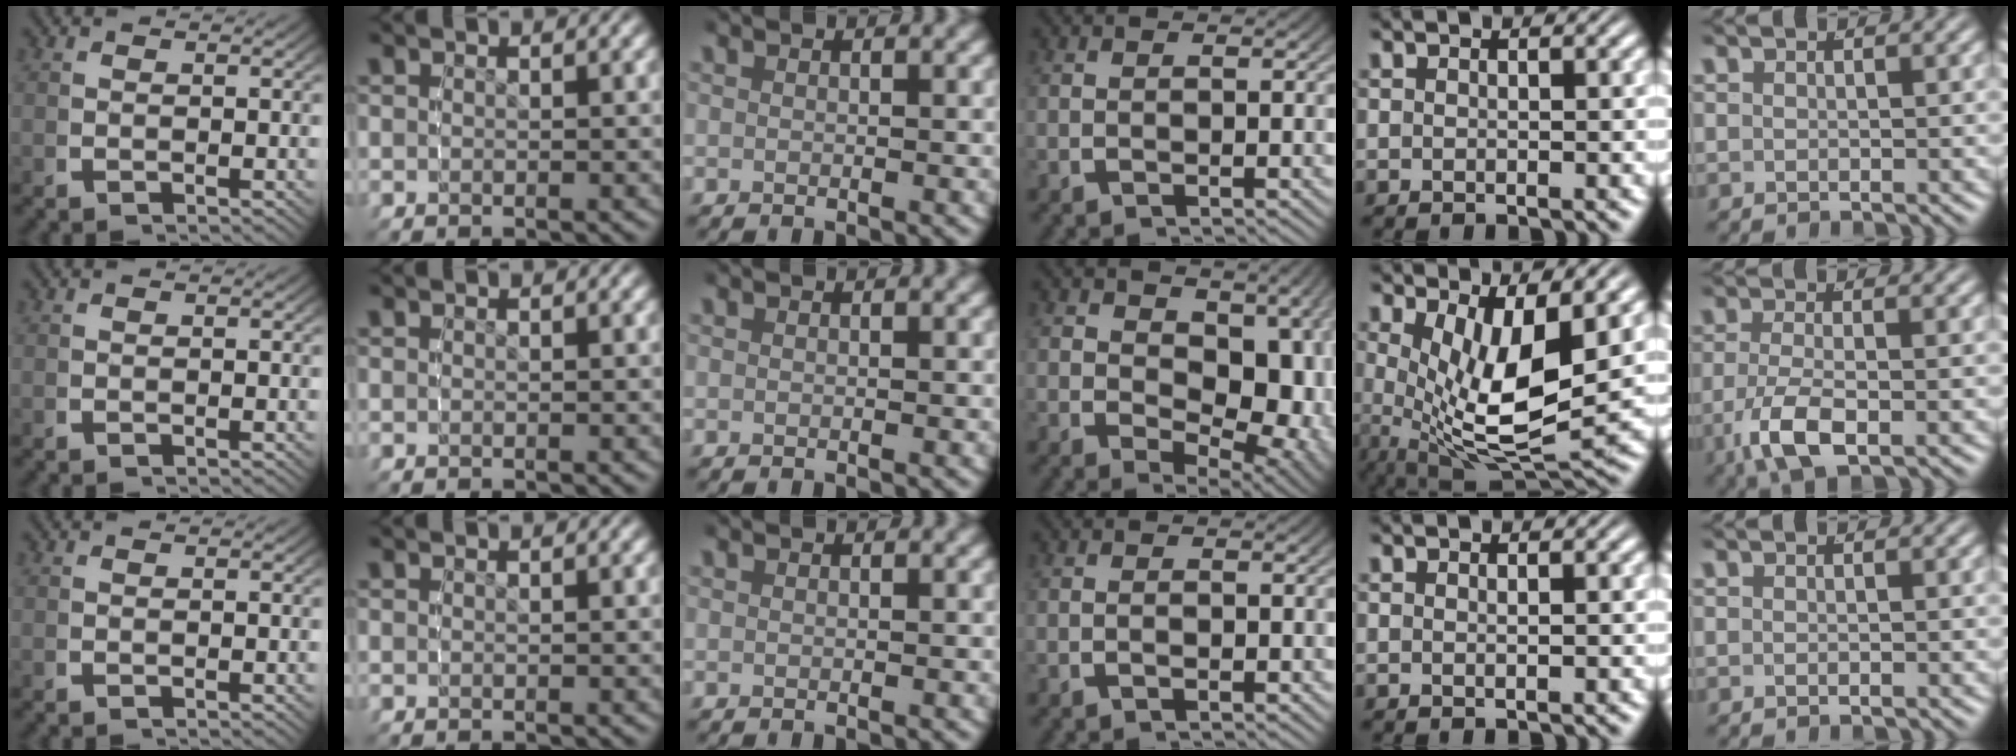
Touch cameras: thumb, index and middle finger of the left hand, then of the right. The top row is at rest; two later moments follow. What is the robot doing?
{"motion": "lift_and_place", "object": "toy banana"}